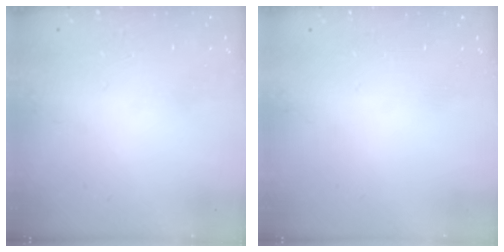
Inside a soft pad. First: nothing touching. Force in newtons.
{"total": 0.0}